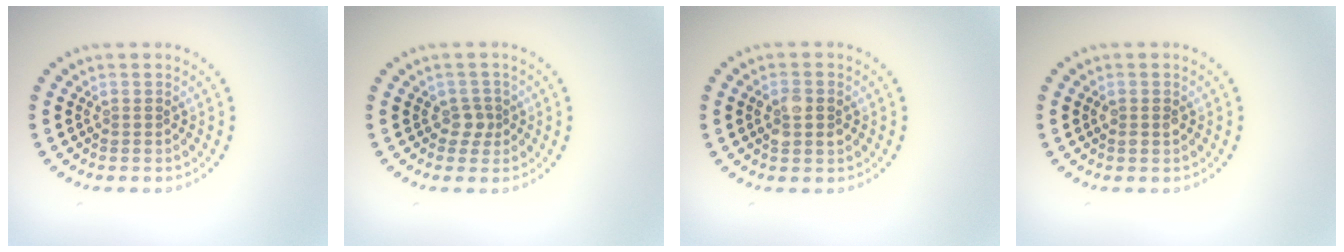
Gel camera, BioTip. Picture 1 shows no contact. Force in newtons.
{"total": 1.4, "press": 1.2, "slide": 0.8}
{"total": 2.1, "press": 2.1, "slide": 0.2}
{"total": 1.1, "press": 1.0, "slide": 0.2}